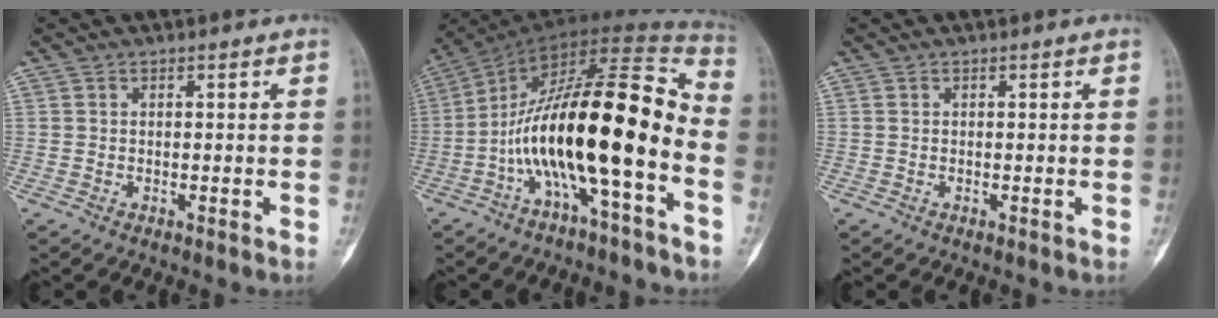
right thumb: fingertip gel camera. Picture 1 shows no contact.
{"total": 21.7, "force": [-6.5, 5.7, 20.0], "torque": [-0.354, 0.091, -0.102]}
{"total": 0.0}